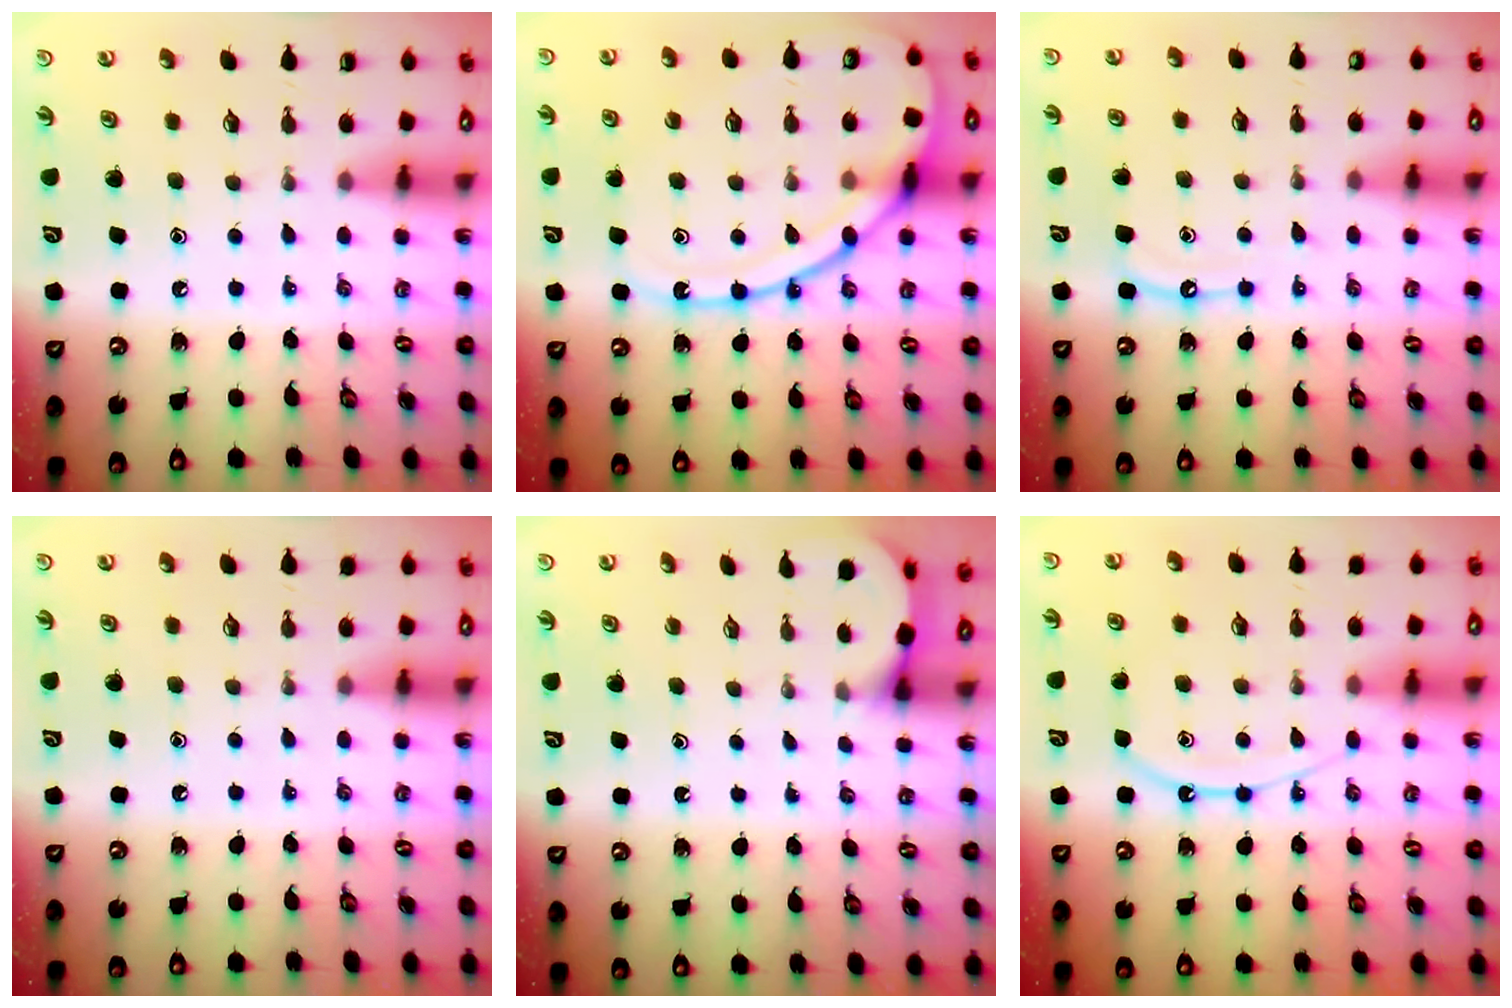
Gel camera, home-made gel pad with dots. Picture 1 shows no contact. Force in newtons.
{"total": 17.0, "press": 16.9, "slide": 1.5}
{"total": 7.1, "press": 7.0, "slide": 0.6}
{"total": 0.0}
{"total": 2.6, "press": 2.6, "slide": 0.2}
{"total": 10.6, "press": 10.5, "slide": 1.1}